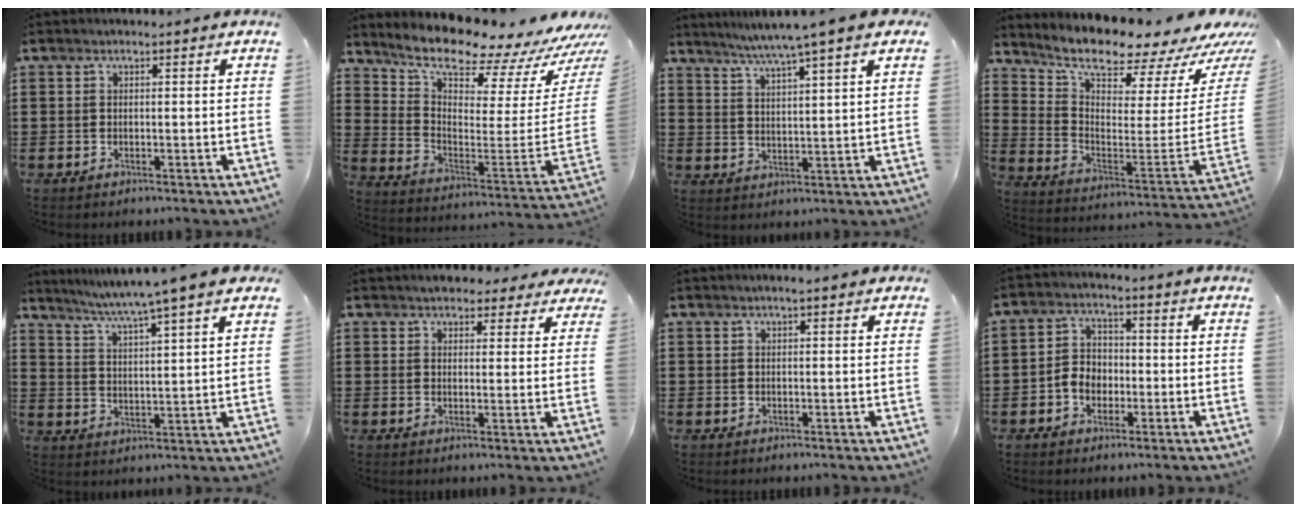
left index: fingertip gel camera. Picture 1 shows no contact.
{"total": 8.6, "force": [7.7, 0.5, 3.9], "torque": [-0.093, -0.091, 0.123]}
{"total": 5.7, "force": [4.6, -0.9, 3.2], "torque": [-0.076, -0.024, 0.076]}
{"total": 8.0, "force": [7.1, 1.1, 3.4], "torque": [-0.074, -0.086, 0.112]}
{"total": 5.8, "force": [4.8, -1.3, 3.0], "torque": [-0.076, -0.034, 0.076]}
{"total": 3.5, "force": [3.3, 1.1, 0.6], "torque": [-0.015, -0.005, 0.060]}
{"total": 1.0, "force": [0.7, 0.1, 0.7], "torque": [-0.017, 0.001, 0.012]}
{"total": 4.4, "force": [-1.7, 3.5, 2.0], "torque": [-0.053, 0.008, -0.037]}